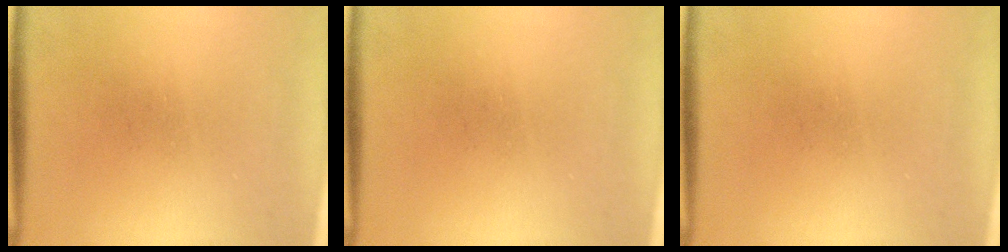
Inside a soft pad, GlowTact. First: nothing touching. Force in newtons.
{"total": 0.0}
{"total": 0.0}